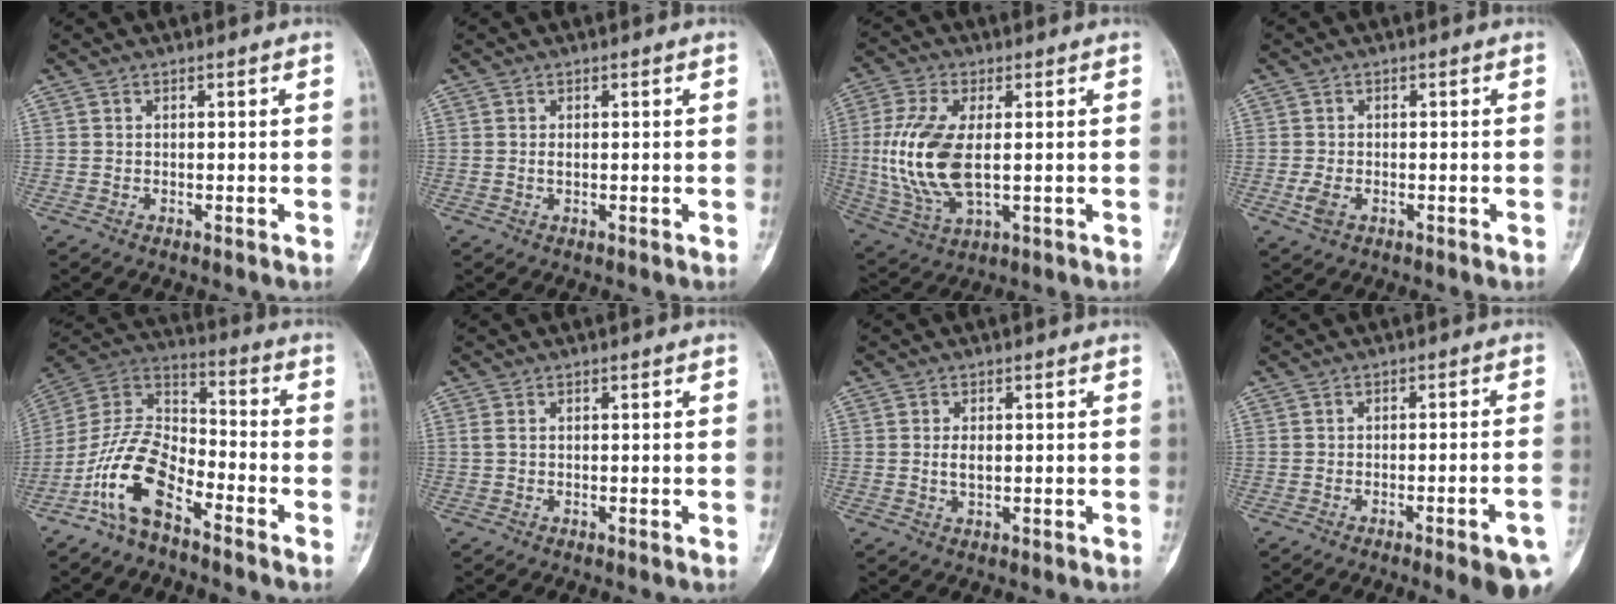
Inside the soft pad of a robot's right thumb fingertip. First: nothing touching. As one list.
[{"total": 0.7, "force": [0.1, 0.4, 0.6], "torque": [-0.008, 0.001, 0.000]}, {"total": 14.7, "force": [0.2, 7.1, 12.8], "torque": [-0.283, -0.009, 0.013]}, {"total": 2.7, "force": [-0.9, 1.6, 2.0], "torque": [-0.045, -0.001, -0.019]}, {"total": 13.5, "force": [-7.8, 6.2, 9.1], "torque": [-0.173, 0.070, -0.159]}, {"total": 0.7, "force": [-0.1, 0.3, 0.6], "torque": [-0.015, -0.002, -0.002]}, {"total": 2.2, "force": [0.1, 1.1, 1.9], "torque": [-0.032, -0.001, 0.002]}, {"total": 8.7, "force": [-4.5, 1.2, 7.3], "torque": [-0.087, 0.017, -0.054]}]